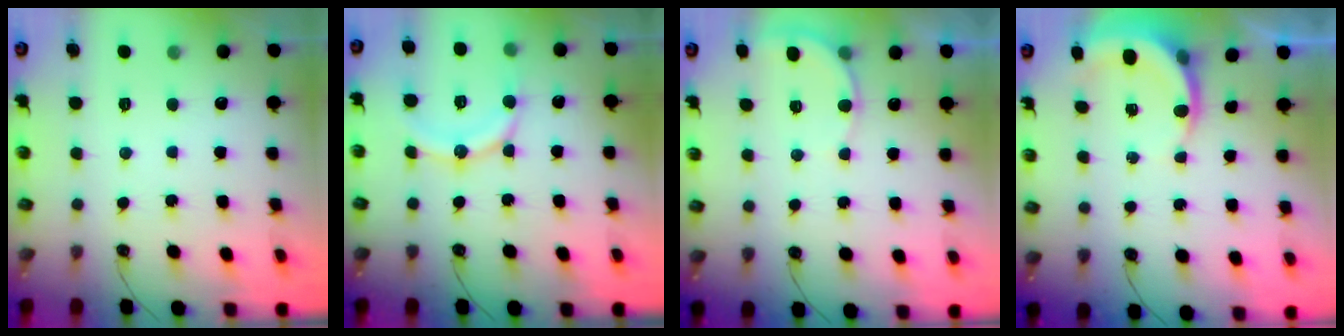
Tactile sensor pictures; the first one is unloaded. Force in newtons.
{"total": 12.7, "press": 12.4, "slide": 2.7}
{"total": 6.0, "press": 6.0, "slide": 0.9}
{"total": 5.1, "press": 5.0, "slide": 0.7}